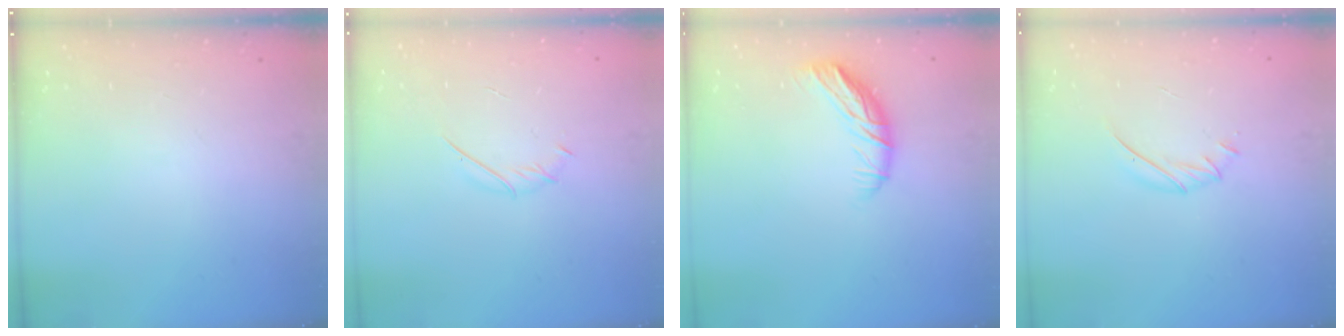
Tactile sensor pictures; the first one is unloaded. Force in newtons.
{"total": 1.9, "press": 1.8, "slide": 0.6}
{"total": 10.7, "press": 10.5, "slide": 2.0}
{"total": 6.4, "press": 6.2, "slide": 1.8}